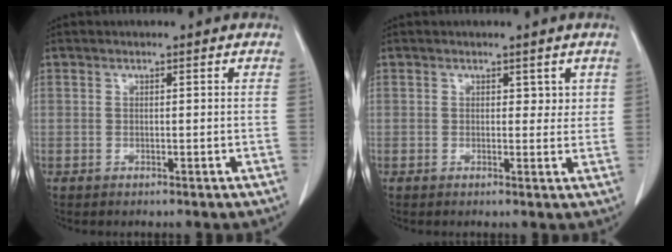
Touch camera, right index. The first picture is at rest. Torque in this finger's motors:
{"motor_torque": [-0.19, -0.01, -0.06, -0.01]}